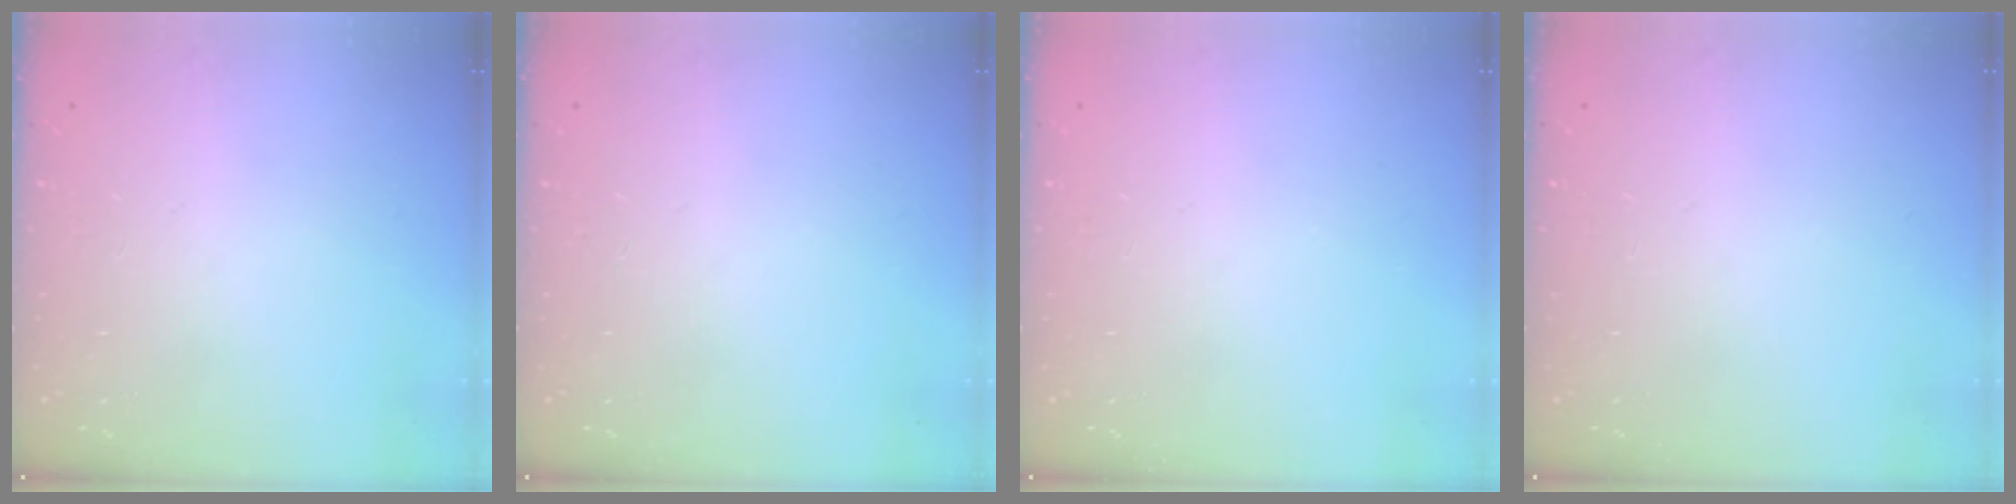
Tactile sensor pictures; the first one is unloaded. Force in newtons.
{"total": 0.0}
{"total": 0.0}
{"total": 0.0}